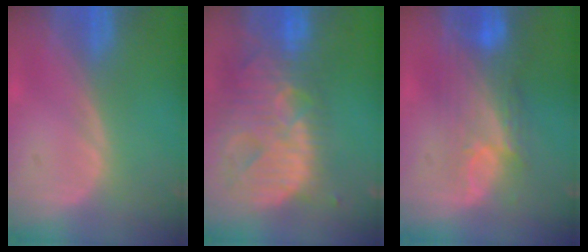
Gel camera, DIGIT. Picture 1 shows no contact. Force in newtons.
{"total": 13.8, "press": 11.7, "slide": 7.4}
{"total": 9.7, "press": 8.0, "slide": 5.5}